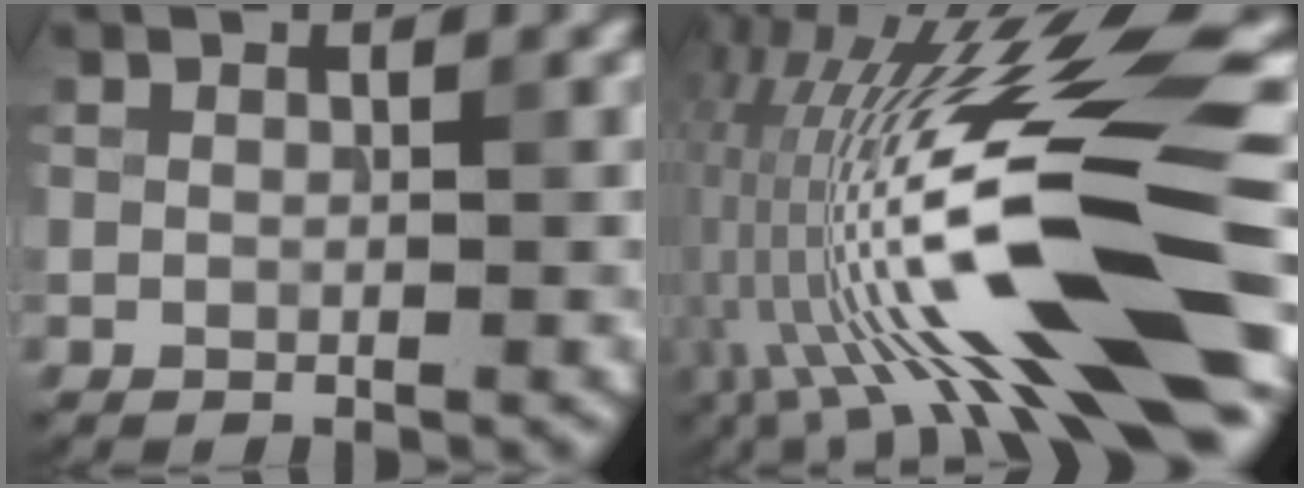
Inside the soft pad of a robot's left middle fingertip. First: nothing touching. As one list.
[{"total": 15.7, "force": [-2.5, 3.2, 15.2], "torque": [-0.284, 0.015, -0.031]}]